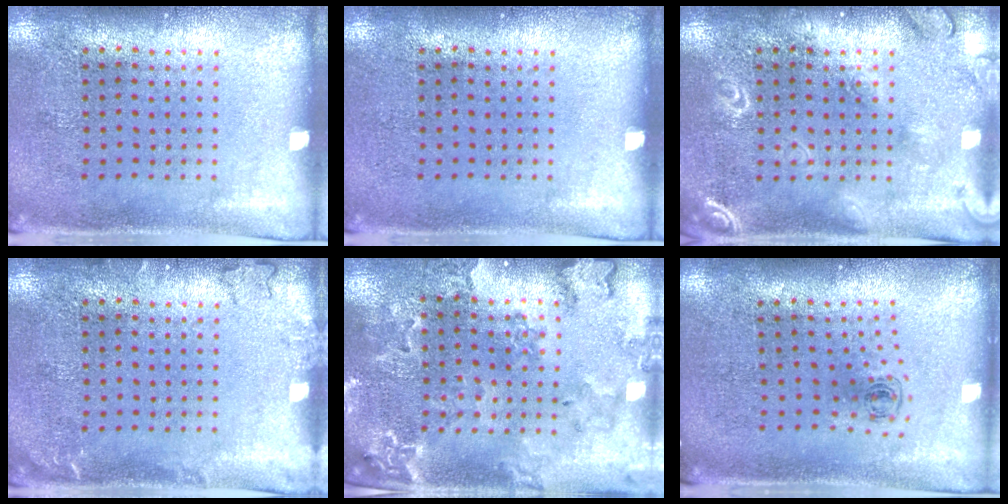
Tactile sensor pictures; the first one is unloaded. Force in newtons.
{"total": 0.0}
{"total": 3.1, "press": 3.1, "slide": 0.4}
{"total": 1.2, "press": 1.2, "slide": 0.3}
{"total": 1.4, "press": 1.4, "slide": 0.3}
{"total": 0.5, "press": 0.3, "slide": 0.4}